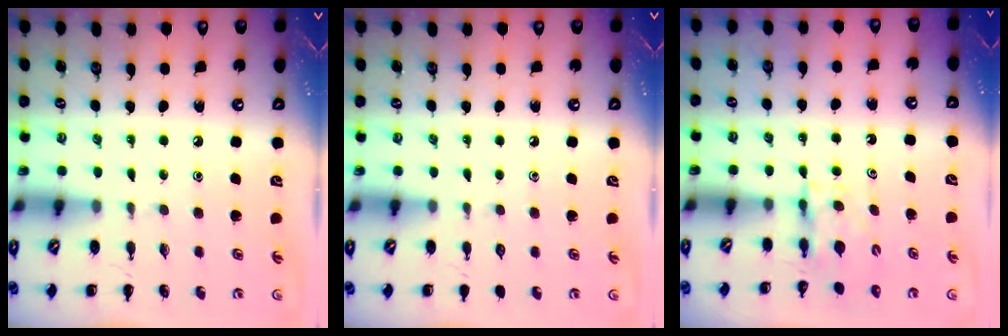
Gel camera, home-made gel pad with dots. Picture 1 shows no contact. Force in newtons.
{"total": 0.0}
{"total": 4.9, "press": 4.9, "slide": 0.5}